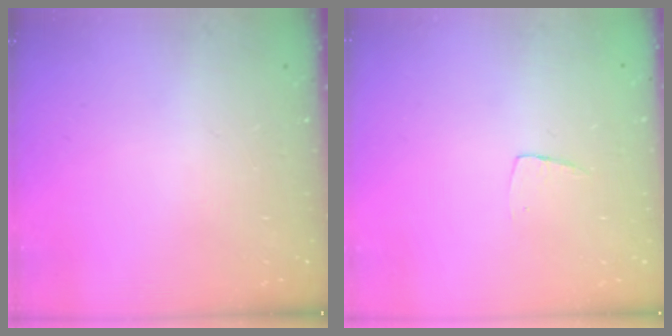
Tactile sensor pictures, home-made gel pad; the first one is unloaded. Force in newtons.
{"total": 3.7, "press": 3.7, "slide": 0.2}